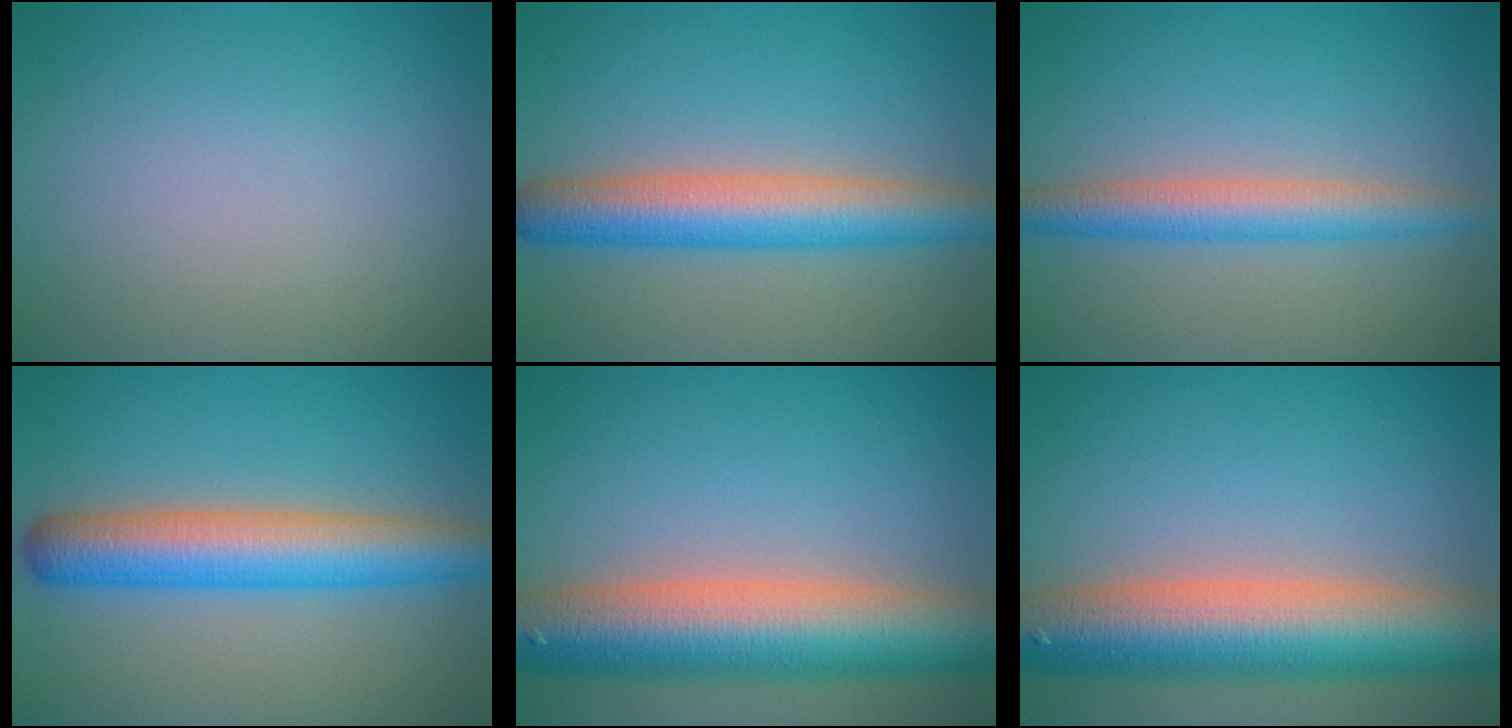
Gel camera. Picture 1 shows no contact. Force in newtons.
{"total": 6.5, "press": 6.5, "slide": 0.2}
{"total": 4.0, "press": 4.0, "slide": 0.2}
{"total": 7.1, "press": 7.1, "slide": 0.2}
{"total": 11.3, "press": 11.3, "slide": 0.7}
{"total": 11.3, "press": 11.3, "slide": 0.7}